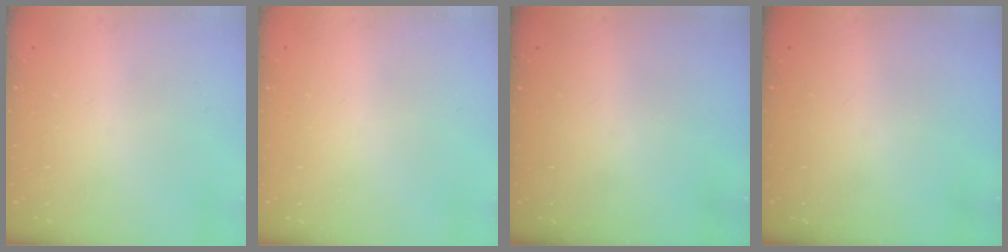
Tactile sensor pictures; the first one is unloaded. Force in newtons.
{"total": 0.0}
{"total": 0.0}
{"total": 0.0}